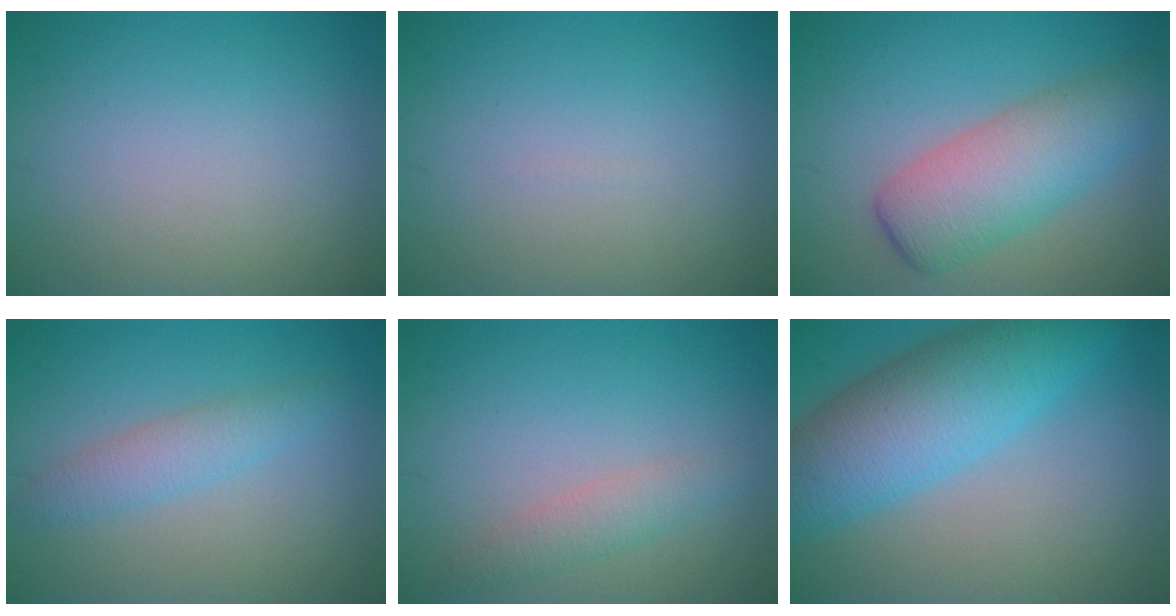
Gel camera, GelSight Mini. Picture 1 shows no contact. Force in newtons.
{"total": 0.0}
{"total": 6.3, "press": 6.3, "slide": 0.2}
{"total": 2.5, "press": 2.5, "slide": 0.1}
{"total": 2.0, "press": 2.0, "slide": 0.1}
{"total": 9.1, "press": 9.1, "slide": 0.1}